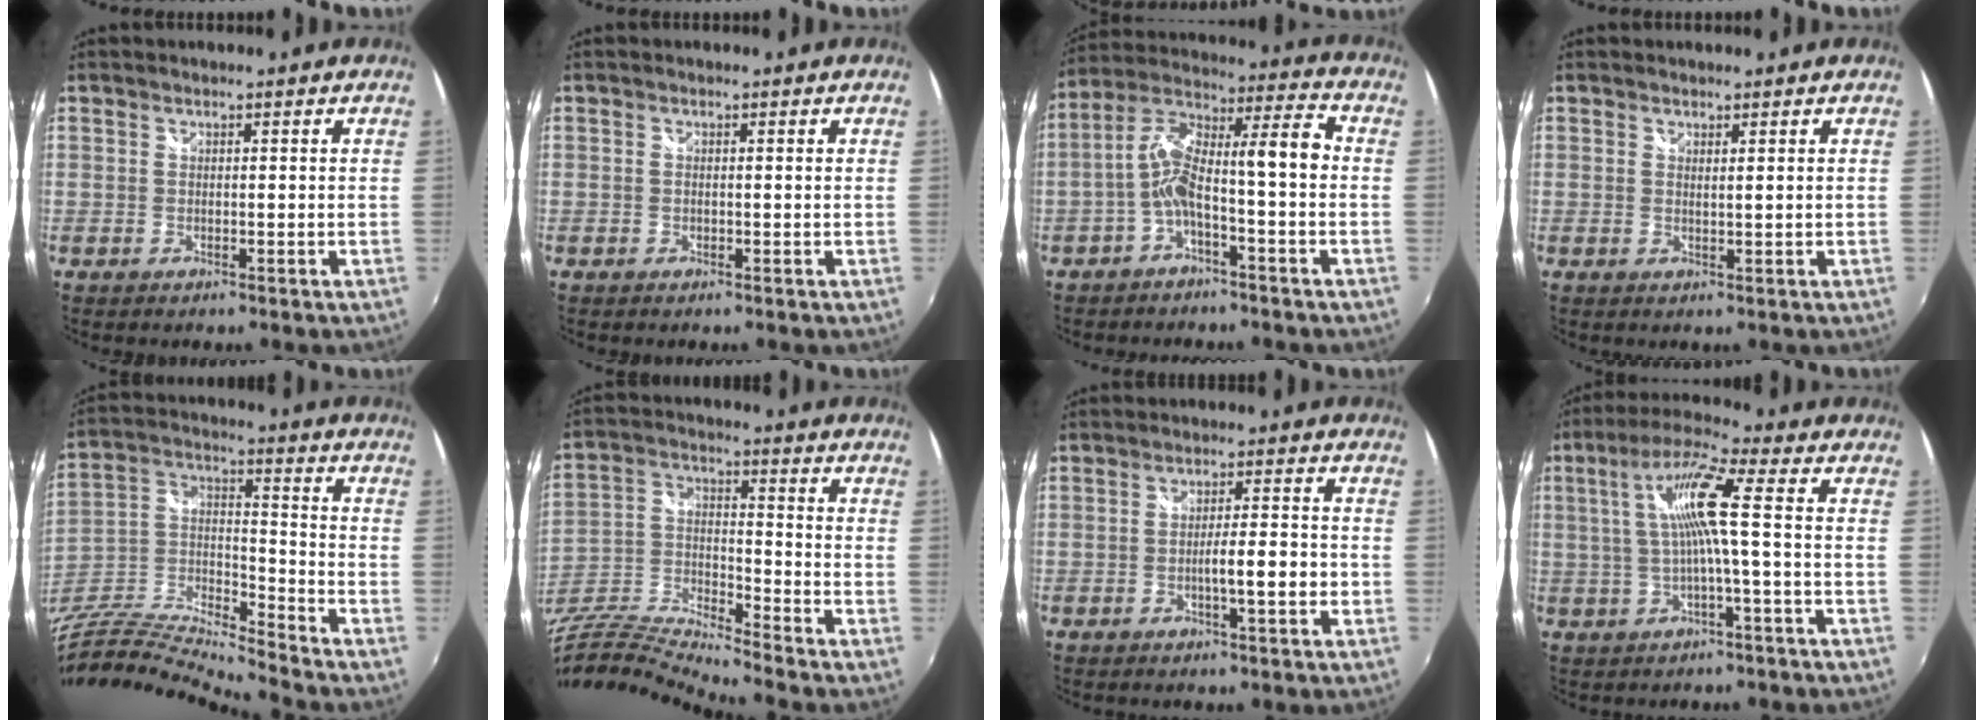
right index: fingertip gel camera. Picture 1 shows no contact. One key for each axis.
{"total": 0.0}
{"total": 11.0, "fx": -2.5, "fy": 2.2, "fz": 10.5, "tx": -0.198, "ty": 0.023, "tz": -0.042}
{"total": 0.9, "fx": 0.7, "fy": -0.6, "fz": 0.0, "tx": 0.001, "ty": -0.004, "tz": 0.009}
{"total": 18.3, "fx": -15.8, "fy": 1.6, "fz": 9.1, "tx": -0.193, "ty": -0.021, "tz": -0.308}
{"total": 15.3, "fx": -13.1, "fy": 0.3, "fz": 7.9, "tx": -0.168, "ty": -0.025, "tz": -0.263}
{"total": 5.0, "fx": -1.7, "fy": 0.3, "fz": 4.7, "tx": -0.080, "ty": -0.001, "tz": -0.024}
{"total": 9.5, "fx": -0.4, "fy": -0.7, "fz": 9.4, "tx": -0.182, "ty": 0.010, "tz": 0.000}